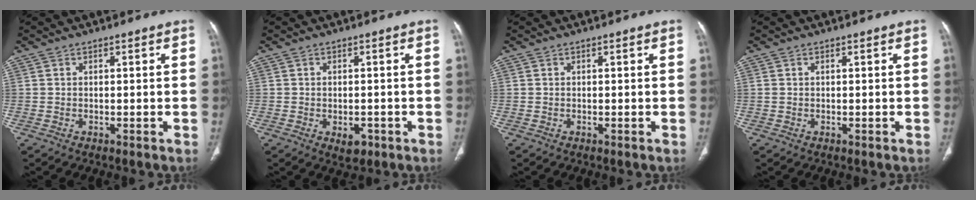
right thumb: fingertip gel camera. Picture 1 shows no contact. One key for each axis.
{"total": 3.3, "fx": -1.3, "fy": 2.1, "fz": 2.2, "tx": -0.019, "ty": 0.004, "tz": -0.010}
{"total": 0.0}
{"total": 0.5, "fx": 0.2, "fy": 0.3, "fz": 0.4, "tx": -0.011, "ty": 0.011, "tz": 0.007}